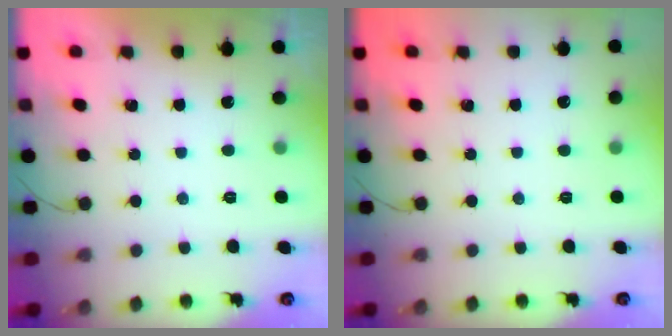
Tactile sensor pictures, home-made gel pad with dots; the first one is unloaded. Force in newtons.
{"total": 0.0}